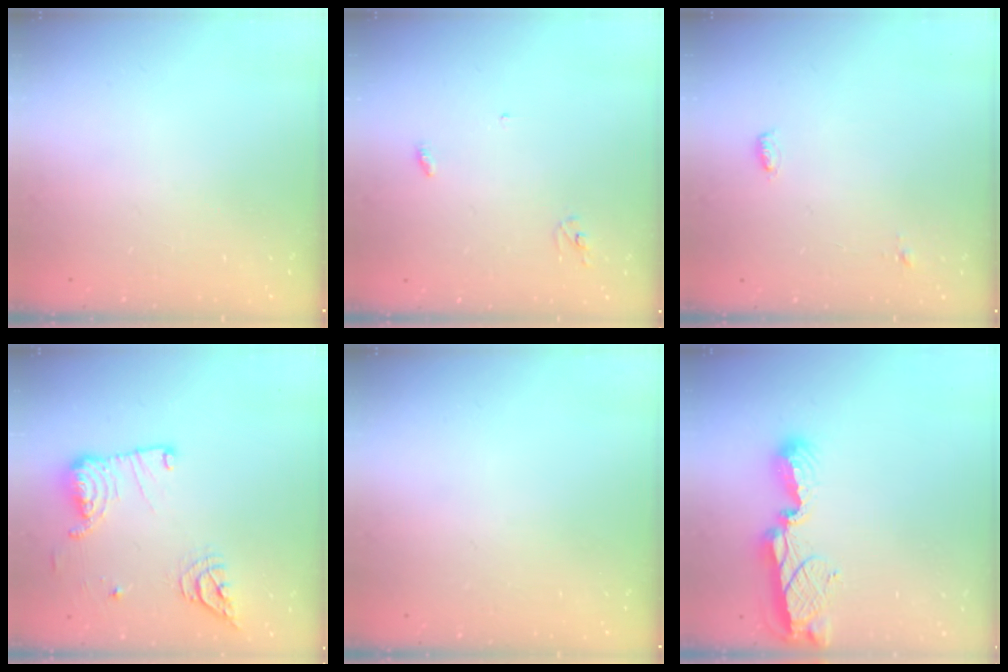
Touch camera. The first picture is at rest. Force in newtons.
{"total": 2.8, "press": 2.8, "slide": 0.2}
{"total": 5.0, "press": 4.1, "slide": 2.8}
{"total": 15.8, "press": 15.0, "slide": 4.9}
{"total": 0.0}
{"total": 9.6, "press": 9.6, "slide": 1.2}